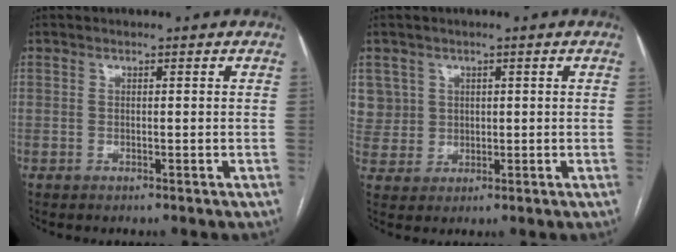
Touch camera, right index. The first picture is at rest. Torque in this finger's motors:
{"motor_torque": [0.35, 0.29, 0.02, 0.04]}